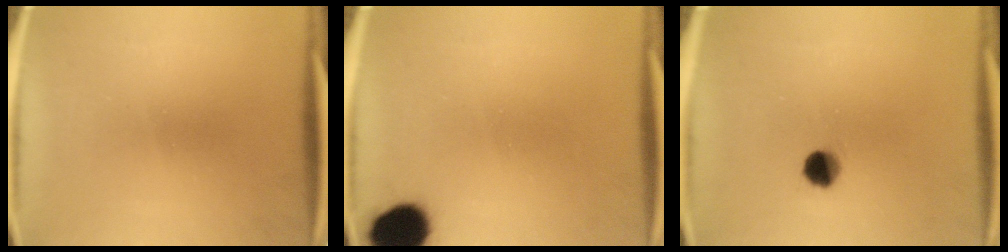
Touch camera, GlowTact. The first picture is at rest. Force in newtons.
{"total": 11.4}
{"total": 4.5}